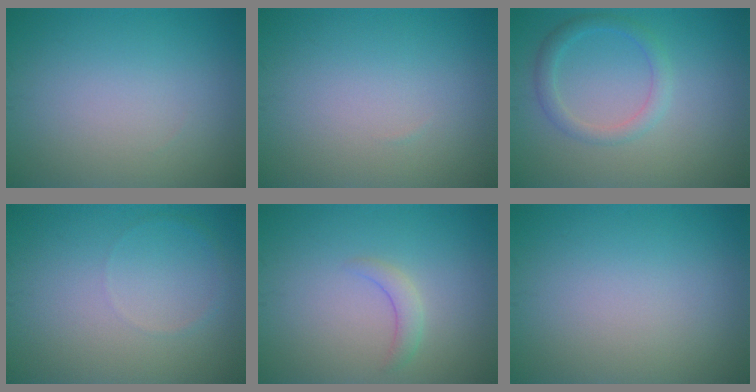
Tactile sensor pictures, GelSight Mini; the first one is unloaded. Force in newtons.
{"total": 0.0}
{"total": 2.2, "press": 2.2, "slide": 0.1}
{"total": 0.6, "press": 0.6, "slide": 0.1}
{"total": 1.5, "press": 1.5, "slide": 0.3}
{"total": 0.0}